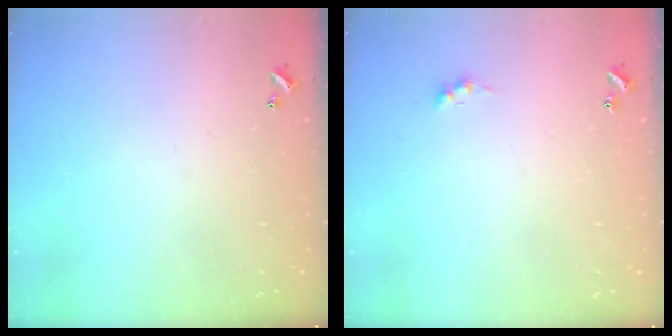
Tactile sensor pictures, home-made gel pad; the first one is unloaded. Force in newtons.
{"total": 0.8, "press": 0.7, "slide": 0.4}